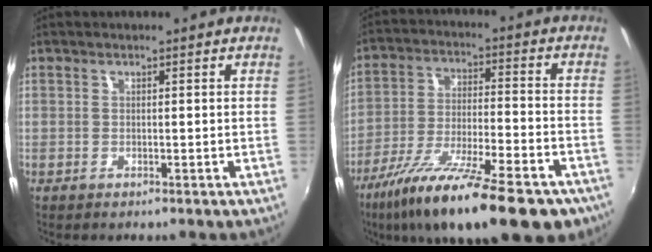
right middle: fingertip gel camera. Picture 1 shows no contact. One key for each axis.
{"total": 24.4, "fx": -16.9, "fy": 6.3, "fz": 16.5, "tx": -0.283, "ty": -0.062, "tz": -0.260}